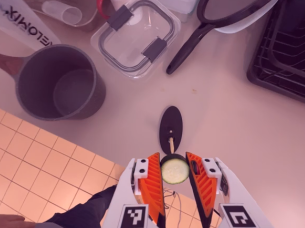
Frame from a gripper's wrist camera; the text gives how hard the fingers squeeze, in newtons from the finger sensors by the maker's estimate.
{"total": 7.5, "left": 7.1, "right": 7.9}